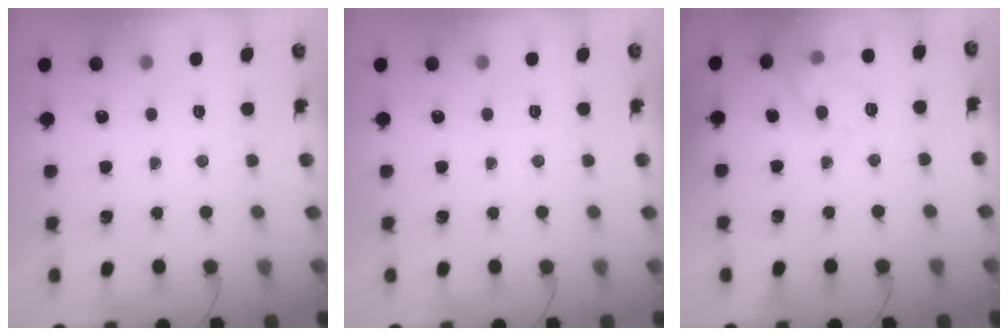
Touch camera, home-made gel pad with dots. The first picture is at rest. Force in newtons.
{"total": 0.0}
{"total": 10.8, "press": 10.8, "slide": 0.4}